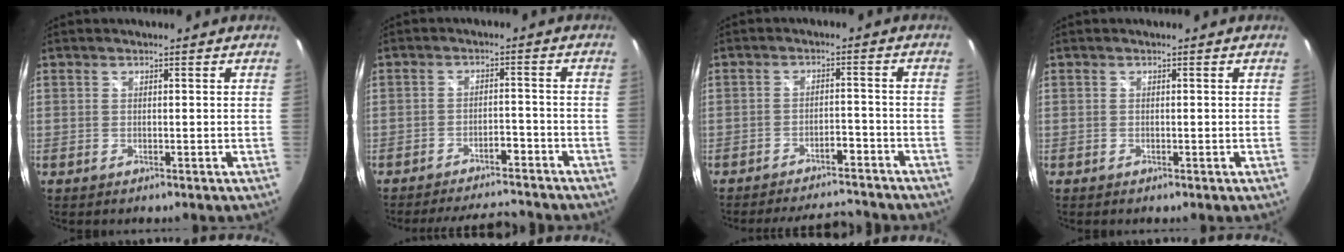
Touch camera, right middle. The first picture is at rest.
{"total": 11.1, "force": [-9.9, 2.8, 4.1], "torque": [-0.091, 0.015, -0.135]}
{"total": 10.9, "force": [-9.7, 2.9, 3.9], "torque": [-0.086, 0.018, -0.130]}
{"total": 0.0}